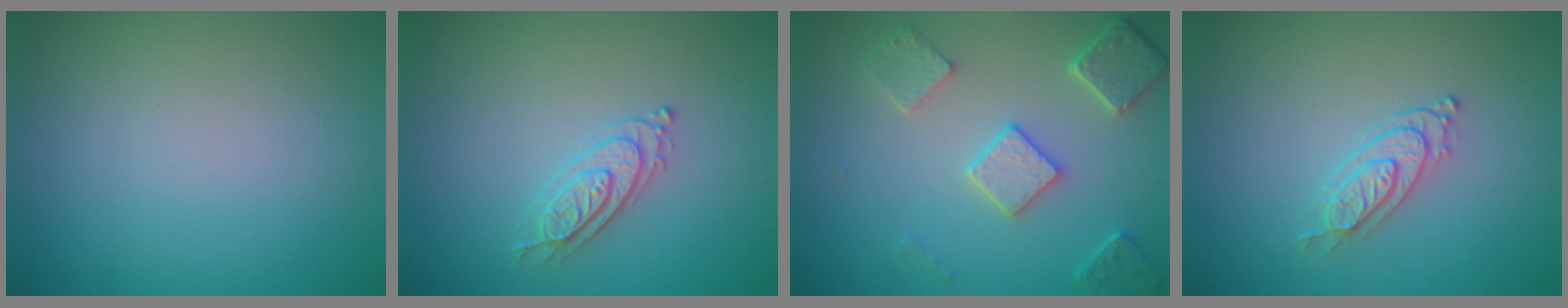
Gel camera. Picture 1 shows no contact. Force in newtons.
{"total": 2.2, "press": 2.2, "slide": 0.4}
{"total": 4.7, "press": 3.9, "slide": 2.8}
{"total": 2.3, "press": 2.0, "slide": 1.1}